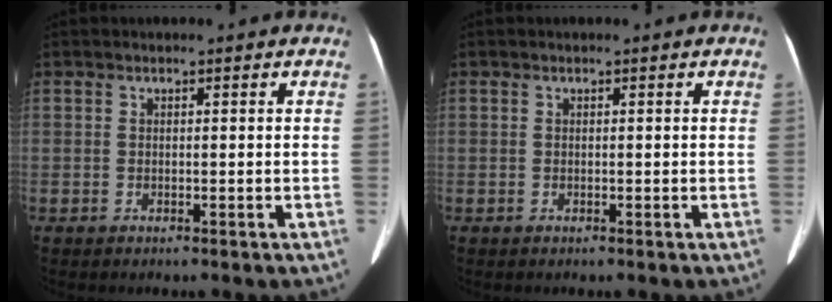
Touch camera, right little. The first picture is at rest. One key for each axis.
{"total": 0.0}